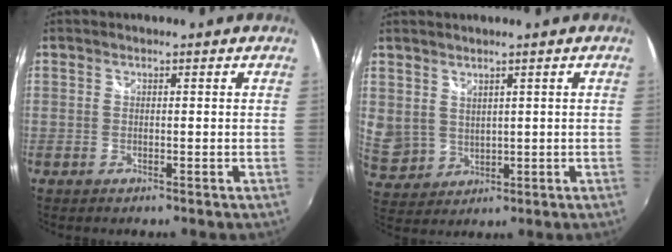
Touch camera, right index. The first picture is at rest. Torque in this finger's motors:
{"motor_torque": [0.39, 0.33, 0.14, -0.01]}